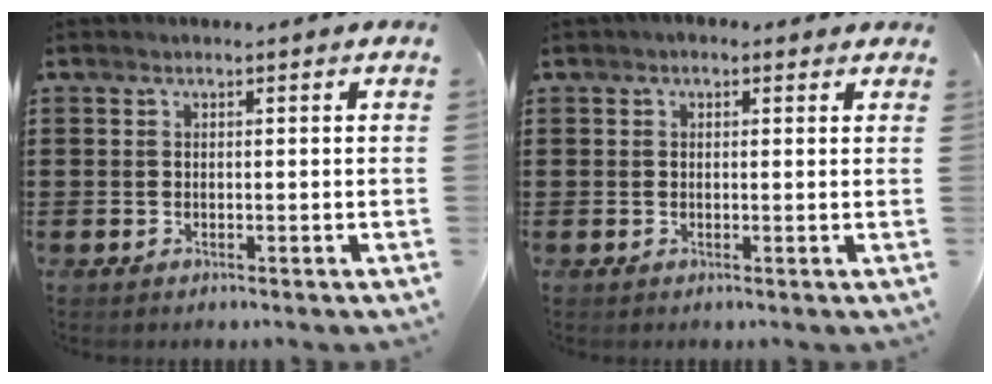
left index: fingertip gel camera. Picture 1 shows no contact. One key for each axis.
{"total": 1.3, "fx": 0.6, "fy": 0.9, "fz": 0.7, "tx": -0.016, "ty": 0.008, "tz": 0.011}